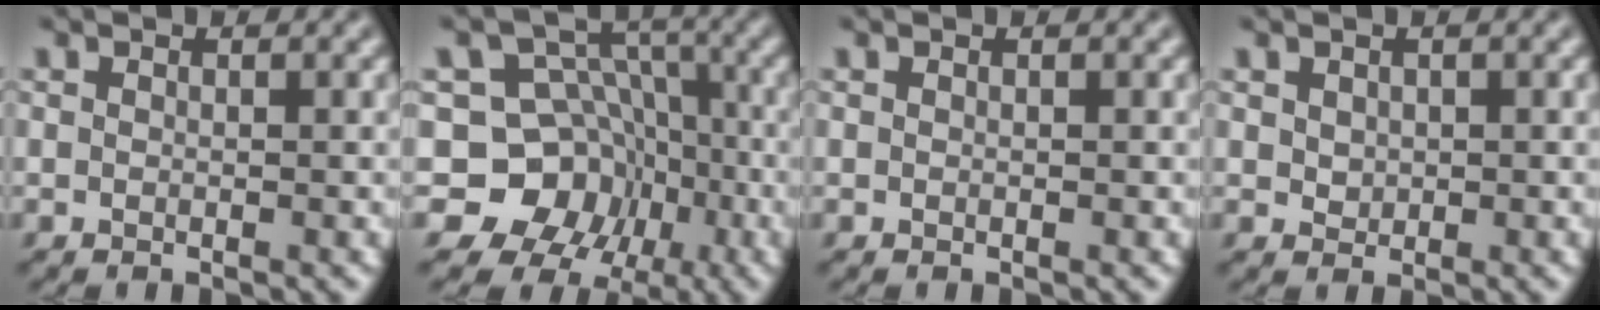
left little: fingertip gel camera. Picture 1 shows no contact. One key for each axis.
{"total": 10.6, "fx": -4.9, "fy": 8.8, "fz": 3.3, "tx": -0.040, "ty": 0.010, "tz": -0.107}
{"total": 0.0}
{"total": 1.0, "fx": 0.1, "fy": 0.8, "fz": 0.5, "tx": -0.014, "ty": -0.003, "tz": 0.003}